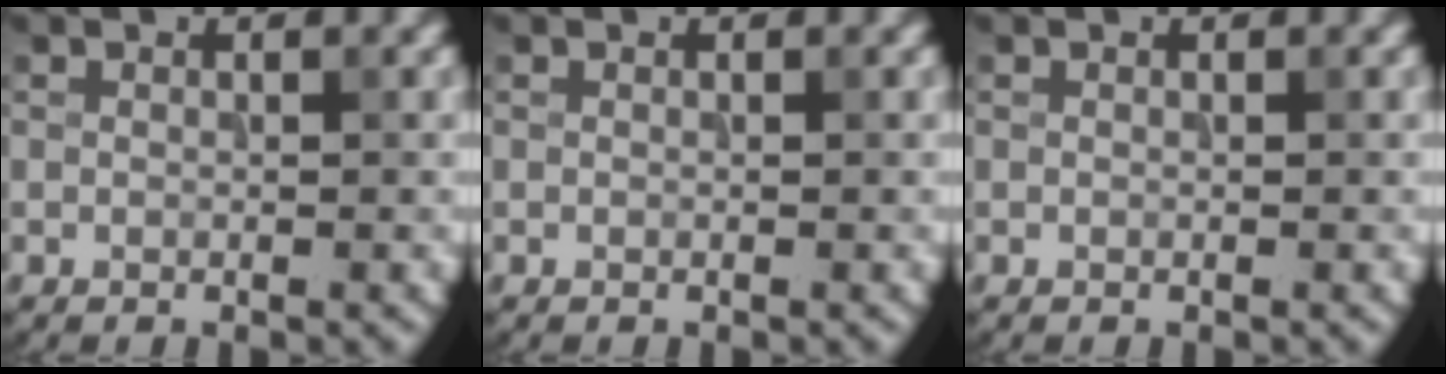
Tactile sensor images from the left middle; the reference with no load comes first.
{"total": 0.0}
{"total": 0.0}